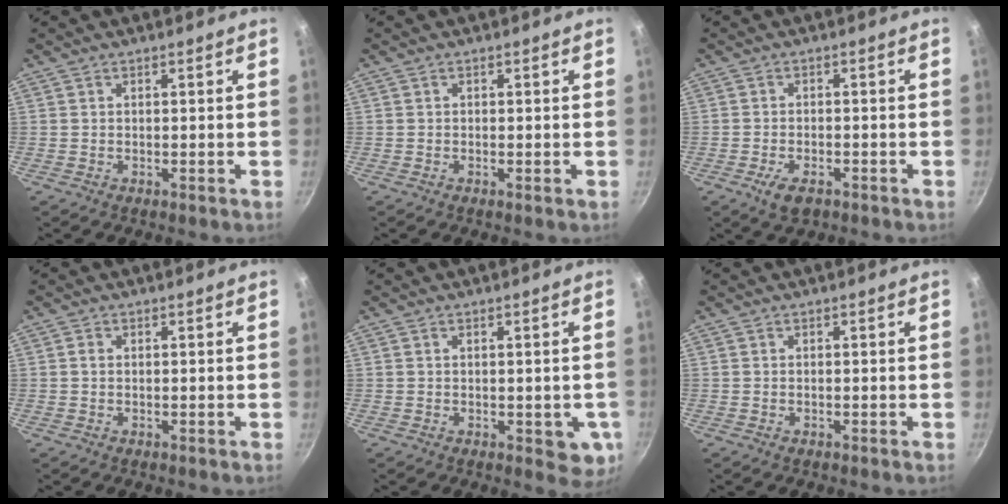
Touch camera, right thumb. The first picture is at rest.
{"total": 0.0}
{"total": 4.5, "force": [-2.5, 2.3, 3.0], "torque": [-0.057, 0.008, -0.042]}
{"total": 0.7, "force": [0.0, 0.6, 0.4], "torque": [-0.007, 0.003, 0.000]}
{"total": 6.2, "force": [-0.7, 3.2, 5.3], "torque": [-0.042, 0.000, -0.003]}
{"total": 0.0}